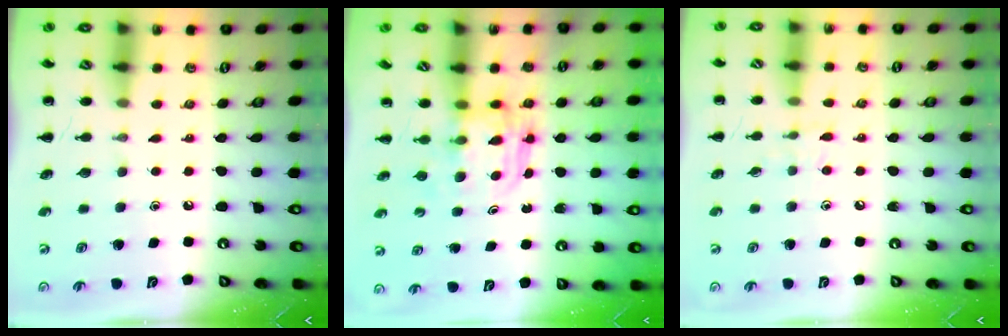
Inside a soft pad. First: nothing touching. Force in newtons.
{"total": 3.8, "press": 3.7, "slide": 0.2}
{"total": 4.9, "press": 4.7, "slide": 1.5}